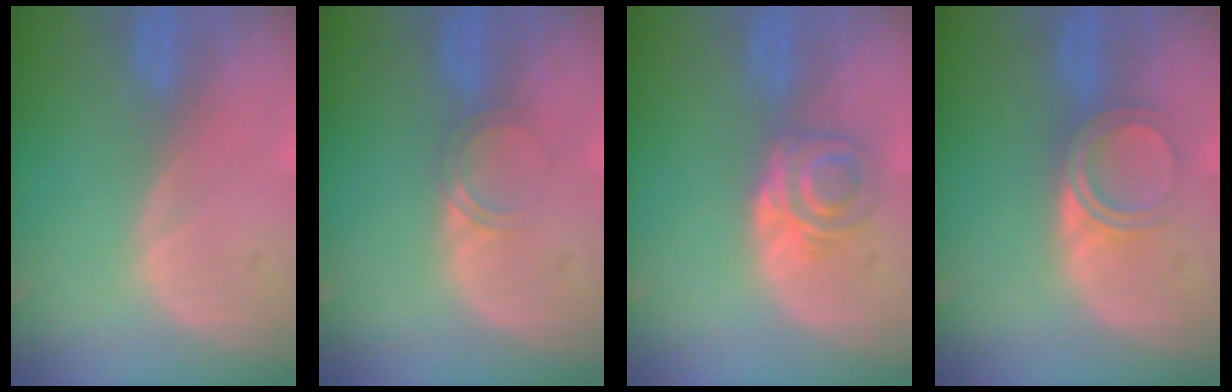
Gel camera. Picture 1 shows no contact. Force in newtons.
{"total": 2.0, "press": 2.0, "slide": 0.2}
{"total": 6.1, "press": 5.0, "slide": 3.5}
{"total": 4.7, "press": 4.2, "slide": 2.1}